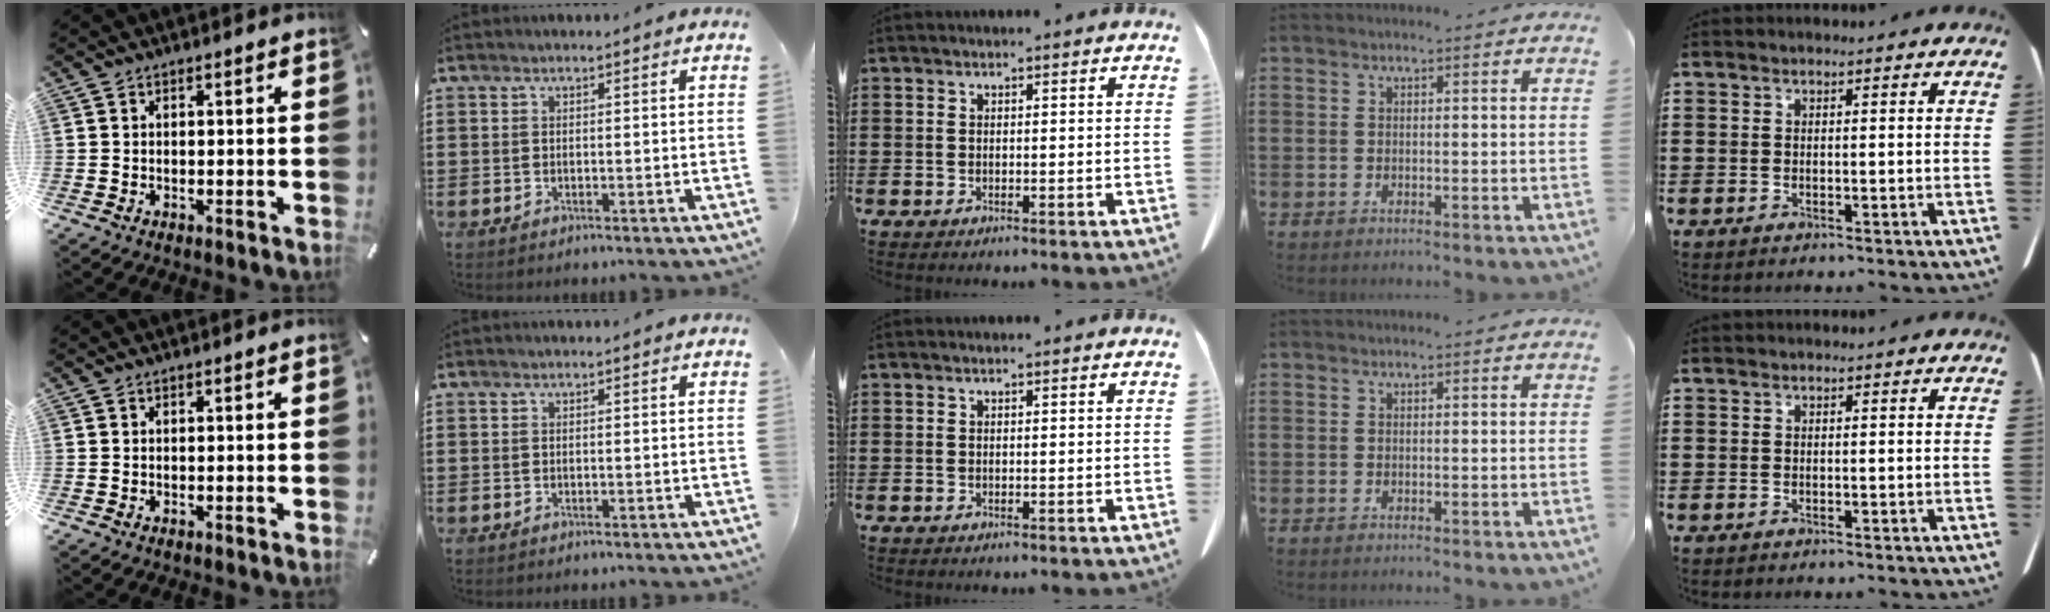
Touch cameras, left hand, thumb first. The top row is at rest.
{}